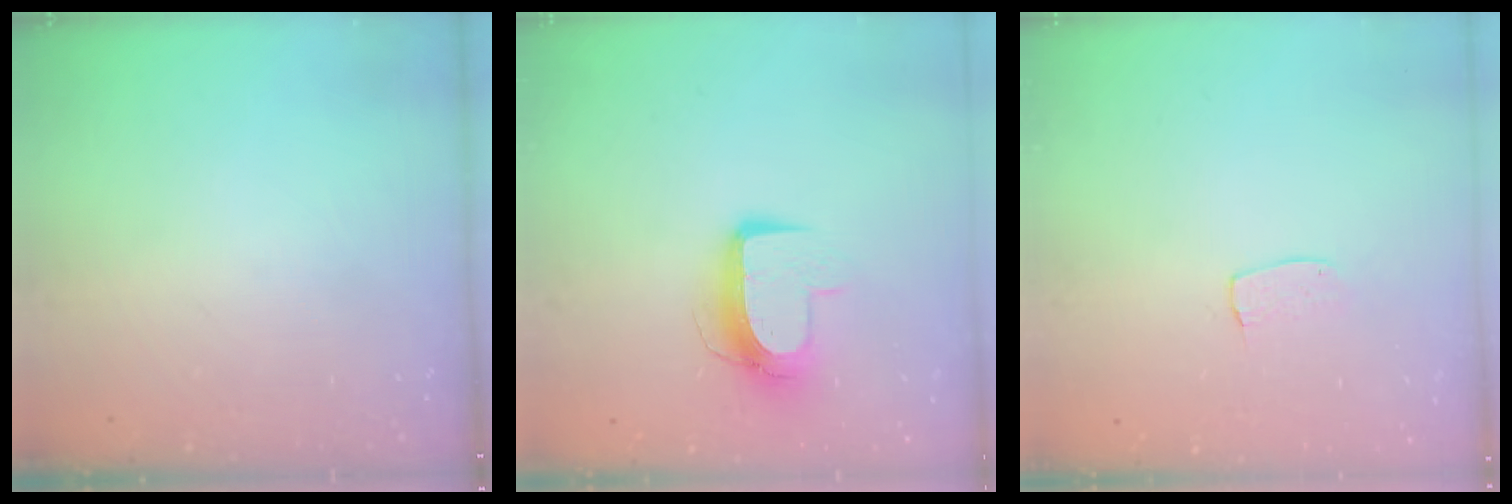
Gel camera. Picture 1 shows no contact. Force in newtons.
{"total": 10.2, "press": 10.2, "slide": 0.6}
{"total": 5.3, "press": 5.3, "slide": 0.3}